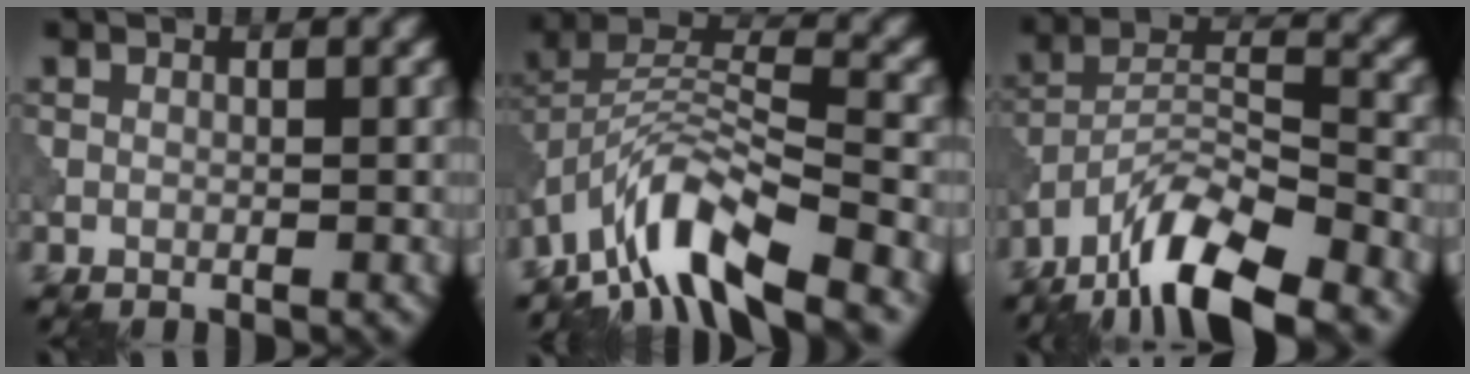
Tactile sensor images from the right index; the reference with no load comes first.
{"total": 9.1, "force": [-6.6, 2.5, 5.8], "torque": [-0.097, 0.006, -0.136]}
{"total": 10.0, "force": [-7.4, 2.8, 6.2], "torque": [-0.102, 0.008, -0.145]}